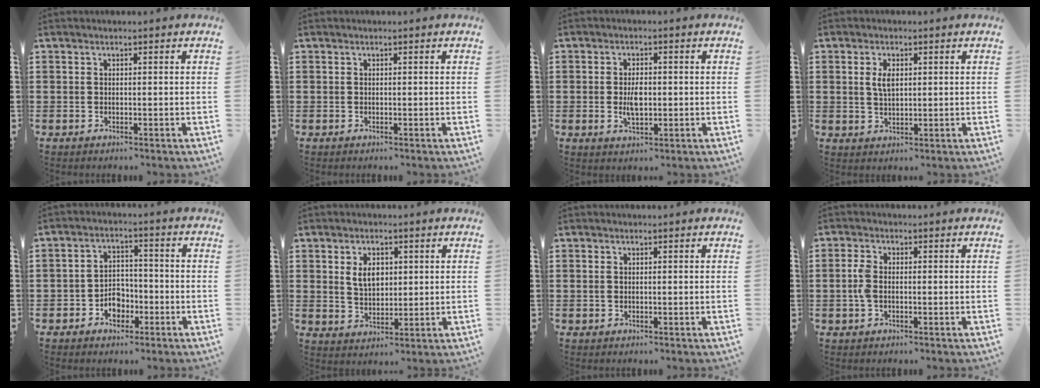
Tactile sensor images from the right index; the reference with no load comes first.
{"total": 0.0}
{"total": 3.8, "force": [-0.2, 1.9, 3.3], "torque": [-0.054, 0.002, -0.006]}
{"total": 3.1, "force": [0.8, 1.5, 2.6], "torque": [-0.056, 0.007, 0.013]}
{"total": 4.2, "force": [-2.1, 3.1, 1.9], "torque": [-0.039, 0.008, -0.042]}
{"total": 4.3, "force": [1.2, 2.8, 3.0], "torque": [-0.060, 0.009, 0.018]}
{"total": 0.7, "force": [0.1, 0.5, 0.6], "torque": [-0.013, 0.002, 0.002]}
{"total": 2.8, "force": [-0.3, 1.4, 2.4], "torque": [-0.062, -0.002, -0.011]}